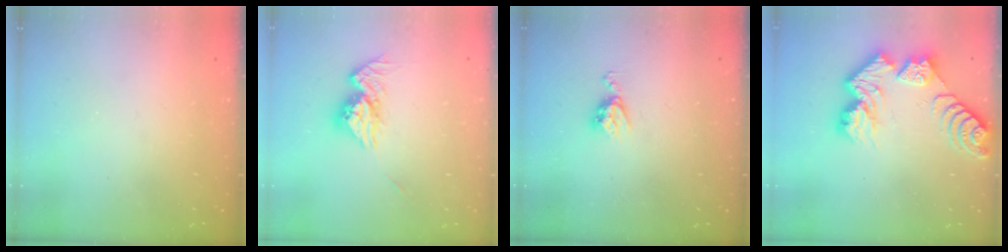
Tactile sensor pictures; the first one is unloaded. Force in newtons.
{"total": 10.7, "press": 10.6, "slide": 0.9}
{"total": 5.6, "press": 5.6, "slide": 0.5}
{"total": 12.7, "press": 12.6, "slide": 1.0}